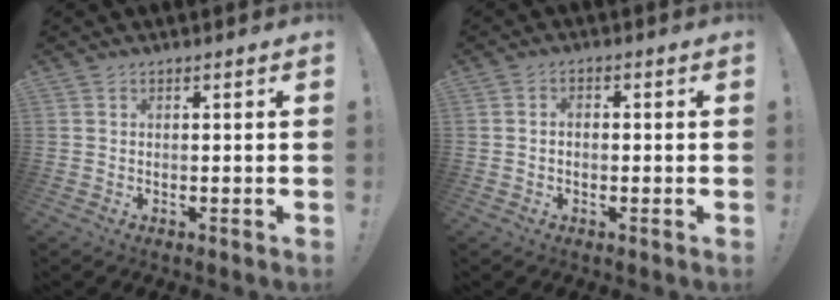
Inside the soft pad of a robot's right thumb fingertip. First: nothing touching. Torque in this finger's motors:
{"motor_torque": [-0.01, -0.15, -0.17, 0.36, -0.05]}